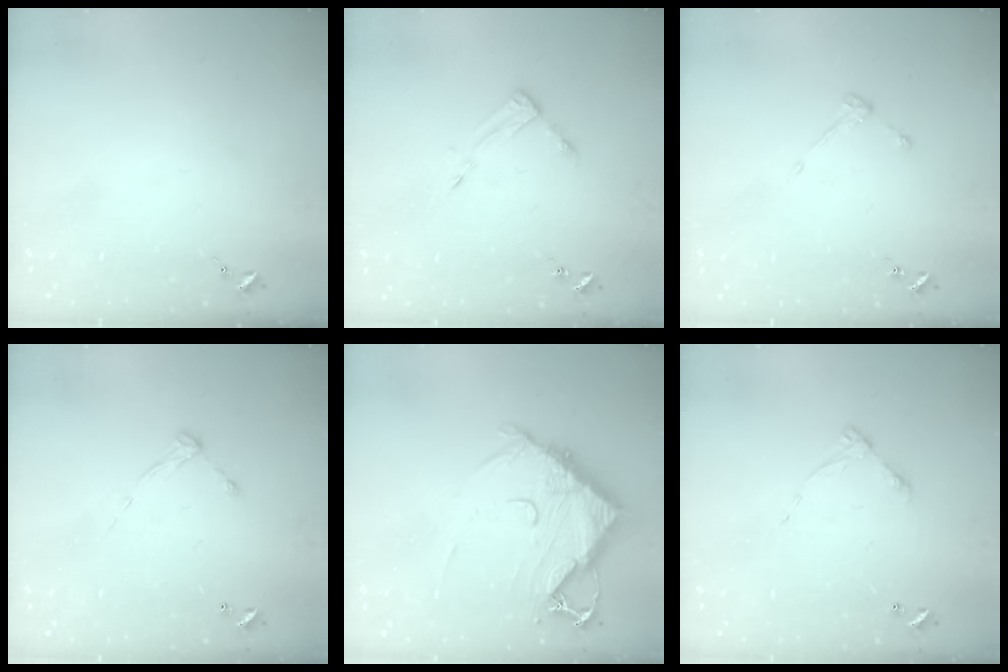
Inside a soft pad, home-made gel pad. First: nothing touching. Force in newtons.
{"total": 4.2, "press": 4.2, "slide": 0.5}
{"total": 3.0, "press": 3.0, "slide": 0.4}
{"total": 6.9, "press": 6.9, "slide": 0.5}
{"total": 13.0, "press": 12.9, "slide": 1.5}
{"total": 5.9, "press": 5.9, "slide": 0.4}